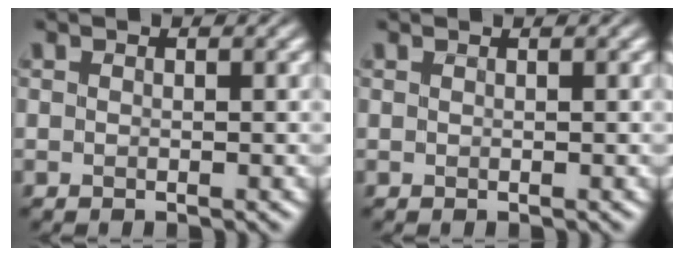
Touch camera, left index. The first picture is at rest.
{"total": 0.0}